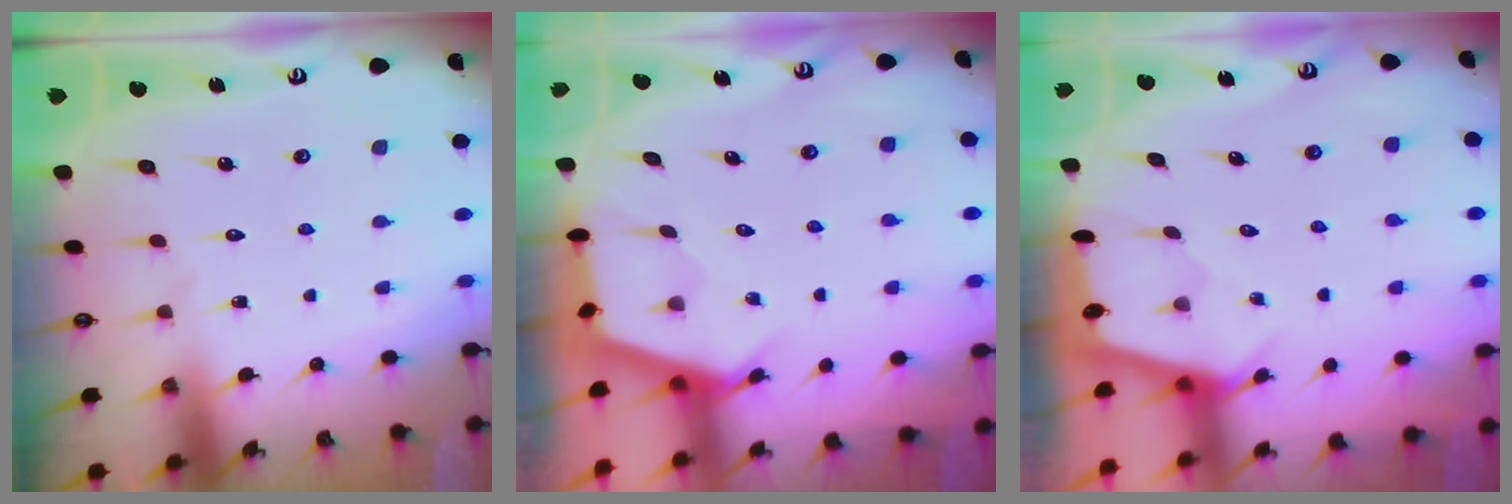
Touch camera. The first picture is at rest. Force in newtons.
{"total": 2.5, "press": 2.5, "slide": 0.3}
{"total": 2.3, "press": 2.3, "slide": 0.3}